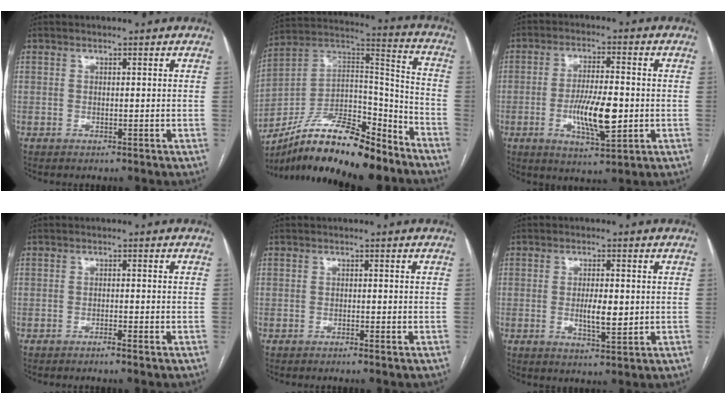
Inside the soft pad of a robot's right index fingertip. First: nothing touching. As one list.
[{"total": 20.7, "force": [-16.0, 6.0, 11.8], "torque": [-0.213, 0.030, -0.275]}, {"total": 9.4, "force": [-1.8, 2.2, 9.0], "torque": [-0.164, -0.008, -0.028]}, {"total": 1.3, "force": [-1.0, -0.2, 0.9], "torque": [-0.016, 0.001, -0.018]}, {"total": 0.8, "force": [-0.6, 0.0, 0.5], "torque": [-0.012, 0.000, -0.010]}, {"total": 4.8, "force": [-0.3, 1.4, 4.6], "torque": [-0.084, -0.007, -0.003]}]